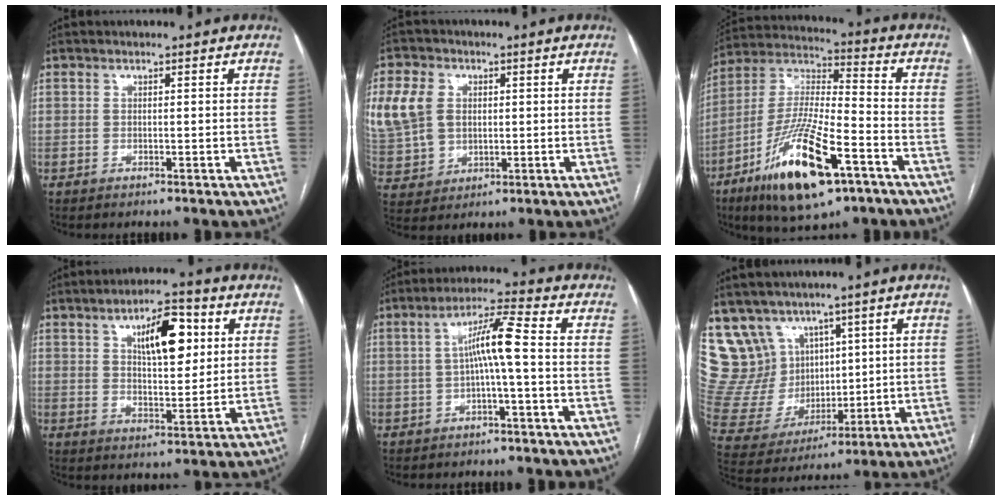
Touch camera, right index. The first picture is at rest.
{"total": 11.0, "force": [2.7, 8.7, 6.2], "torque": [-0.153, 0.015, 0.065]}
{"total": 19.2, "force": [-9.8, 4.6, 15.9], "torque": [-0.333, -0.029, -0.168]}
{"total": 10.0, "force": [3.6, 3.6, 8.6], "torque": [-0.136, 0.013, 0.062]}
{"total": 6.7, "force": [-0.2, 0.0, 6.7], "torque": [-0.119, 0.023, -0.004]}
{"total": 14.7, "force": [8.9, 11.1, 3.6], "torque": [-0.095, 0.059, 0.205]}